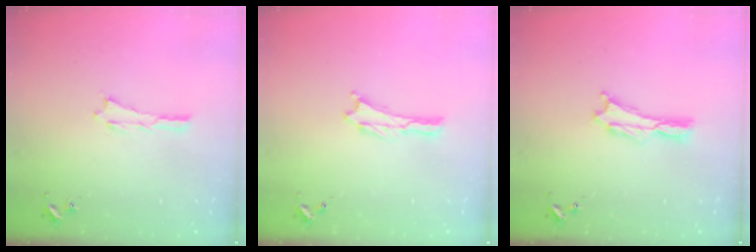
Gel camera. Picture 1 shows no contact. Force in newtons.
{"total": 0.0}
{"total": 0.0}